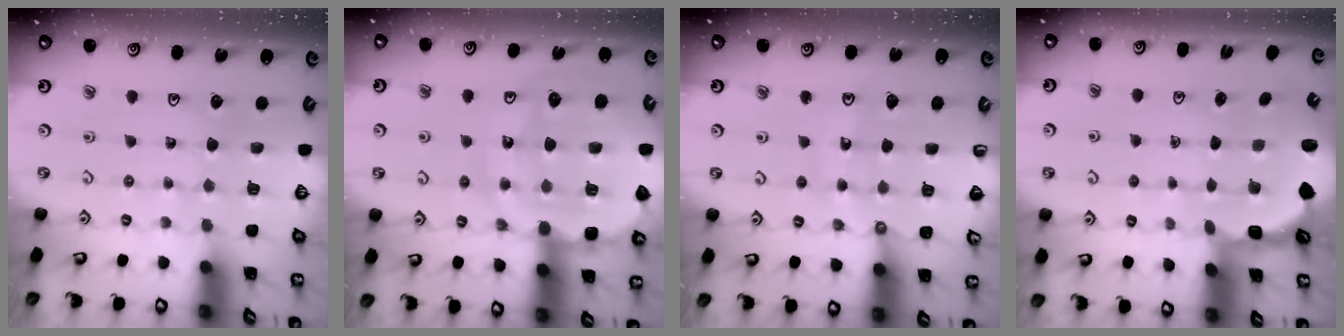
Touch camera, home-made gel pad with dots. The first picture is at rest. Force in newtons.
{"total": 19.1, "press": 18.7, "slide": 3.7}
{"total": 10.2, "press": 10.1, "slide": 1.3}
{"total": 2.7, "press": 2.1, "slide": 1.7}